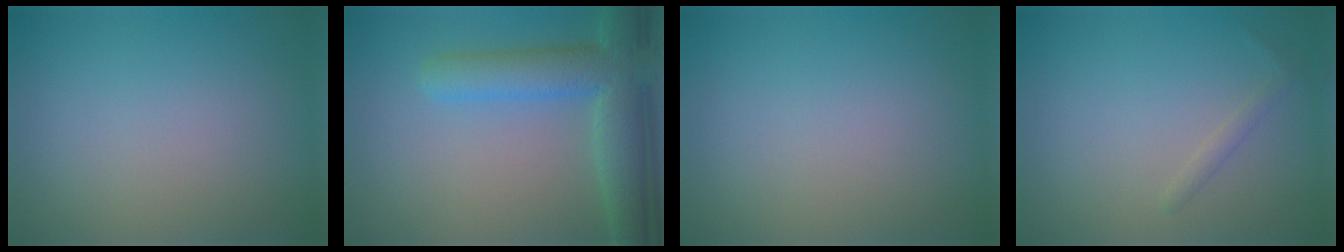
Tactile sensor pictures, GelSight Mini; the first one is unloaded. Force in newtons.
{"total": 6.8, "press": 6.8, "slide": 0.5}
{"total": 0.0}
{"total": 0.9, "press": 0.9, "slide": 0.1}